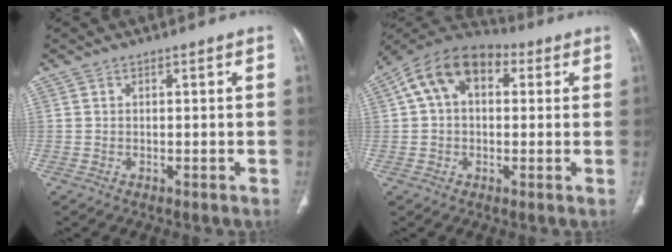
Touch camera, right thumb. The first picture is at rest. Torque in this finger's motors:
{"motor_torque": [0.03, 0.15, 1.02, -0.69, 0.13]}